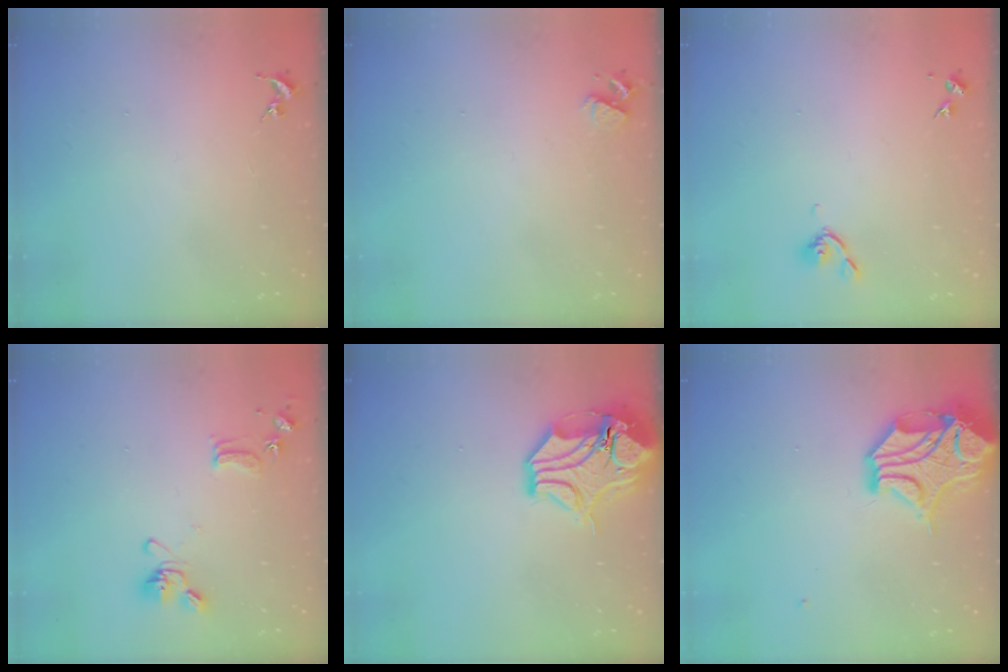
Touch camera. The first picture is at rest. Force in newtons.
{"total": 4.1, "press": 4.0, "slide": 0.6}
{"total": 5.3, "press": 5.2, "slide": 1.1}
{"total": 13.7, "press": 13.6, "slide": 2.1}
{"total": 15.1, "press": 14.9, "slide": 2.5}
{"total": 15.0, "press": 14.8, "slide": 2.2}